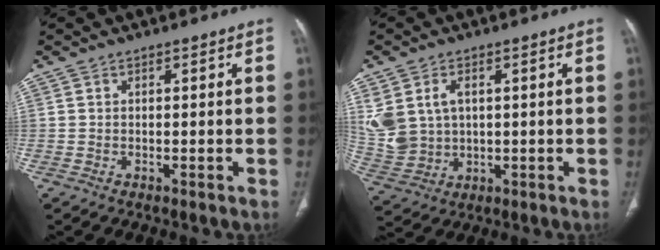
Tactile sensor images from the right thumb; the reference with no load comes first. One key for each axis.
{"total": 11.1, "fx": 2.4, "fy": 8.4, "fz": 6.9, "tx": -0.147, "ty": 0.003, "tz": 0.067}